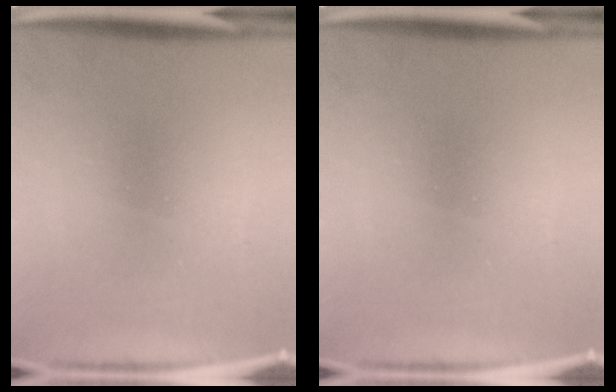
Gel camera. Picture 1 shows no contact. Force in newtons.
{"total": 0.0}